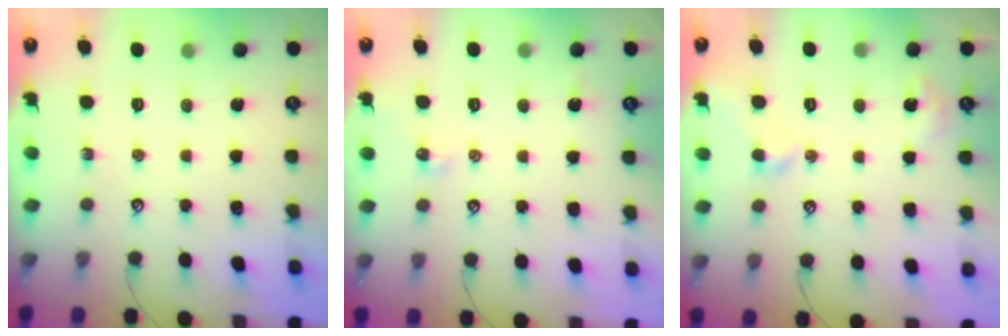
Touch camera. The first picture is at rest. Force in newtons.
{"total": 1.3, "press": 1.2, "slide": 0.4}
{"total": 3.2, "press": 3.2, "slide": 0.7}